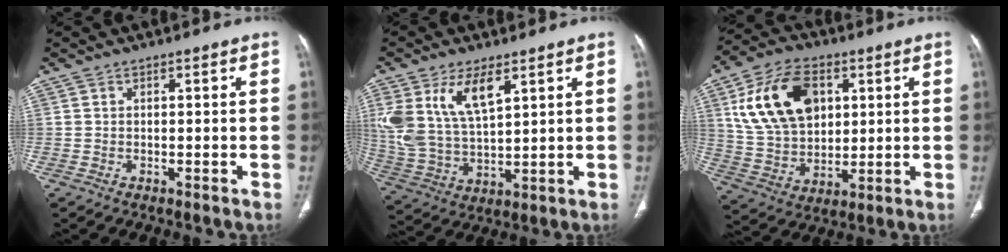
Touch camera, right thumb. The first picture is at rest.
{"total": 13.8, "force": [6.3, 6.5, 10.4], "torque": [-0.214, -0.018, 0.137]}
{"total": 17.9, "force": [5.8, 11.8, 12.2], "torque": [-0.199, -0.008, 0.114]}